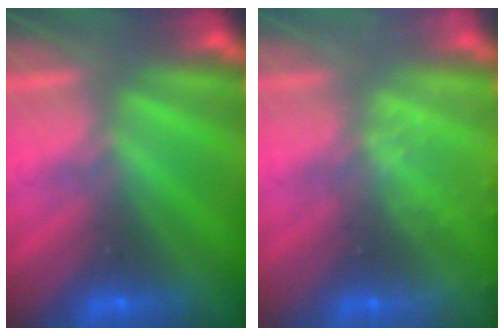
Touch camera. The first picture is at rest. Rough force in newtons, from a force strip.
{"total": 2.4}